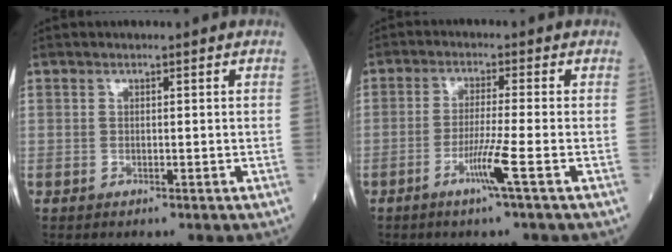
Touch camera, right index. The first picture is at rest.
{"total": 4.9, "force": [-2.3, -1.3, 4.2], "torque": [-0.083, -0.012, -0.049]}